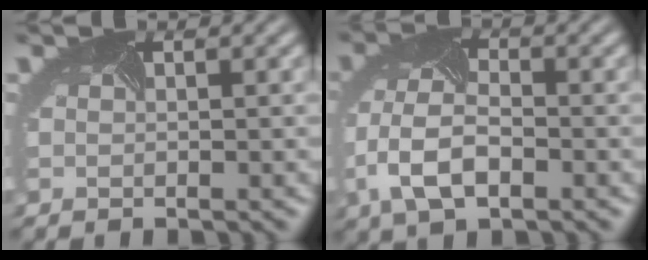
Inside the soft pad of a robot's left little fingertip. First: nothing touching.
{"total": 6.0, "force": [-2.1, 3.3, 4.5], "torque": [-0.108, -0.004, -0.047]}